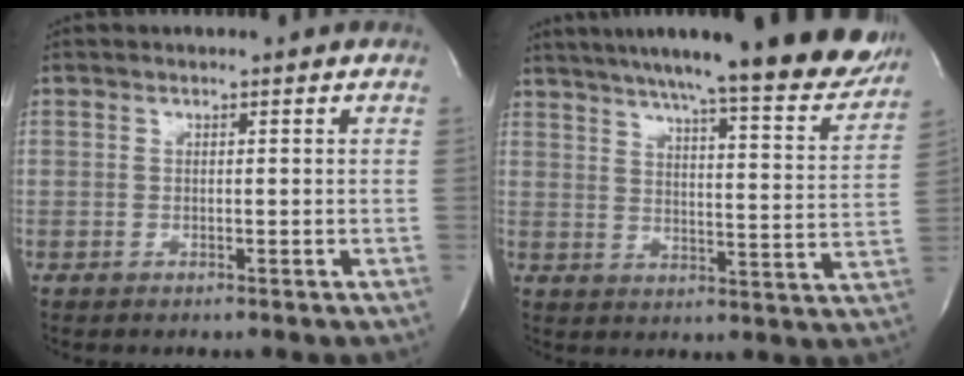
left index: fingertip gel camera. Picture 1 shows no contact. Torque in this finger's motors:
{"motor_torque": [0.50, 0.00, 0.79, 0.18]}